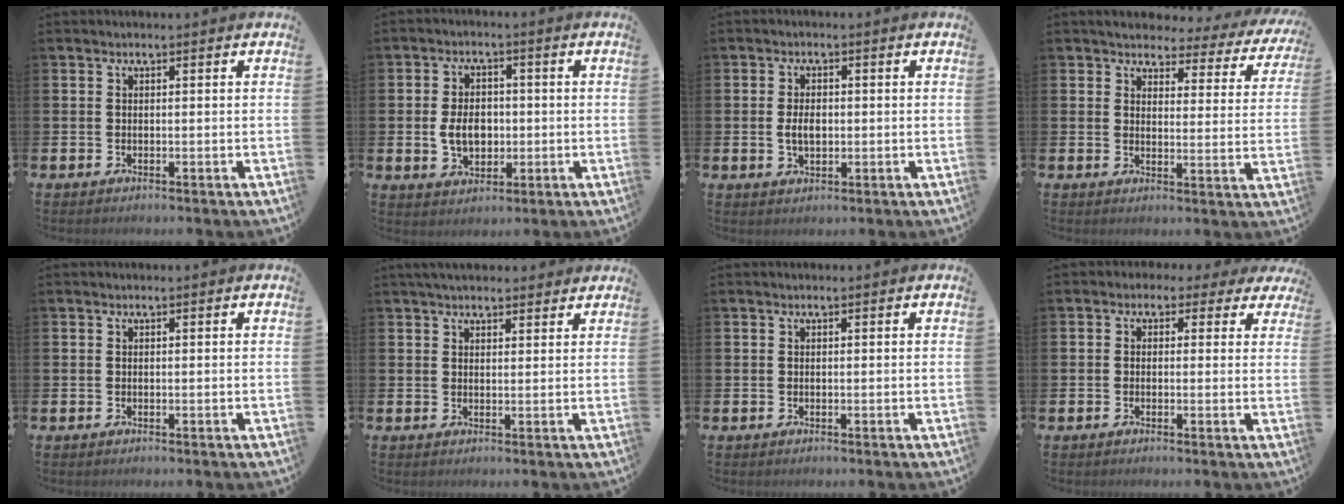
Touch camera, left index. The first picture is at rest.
{"total": 5.3, "force": [-0.4, 3.8, 3.6], "torque": [-0.054, 0.005, -0.013]}
{"total": 3.0, "force": [-0.1, 1.8, 2.4], "torque": [-0.035, 0.002, -0.005]}
{"total": 3.1, "force": [2.8, 1.2, 0.5], "torque": [-0.020, -0.029, 0.039]}
{"total": 0.0}
{"total": 3.3, "force": [3.1, 0.9, 0.7], "torque": [-0.015, -0.009, 0.056]}
{"total": 0.0}
{"total": 1.3, "force": [0.2, 1.2, 0.3], "torque": [-0.007, 0.003, -0.004]}